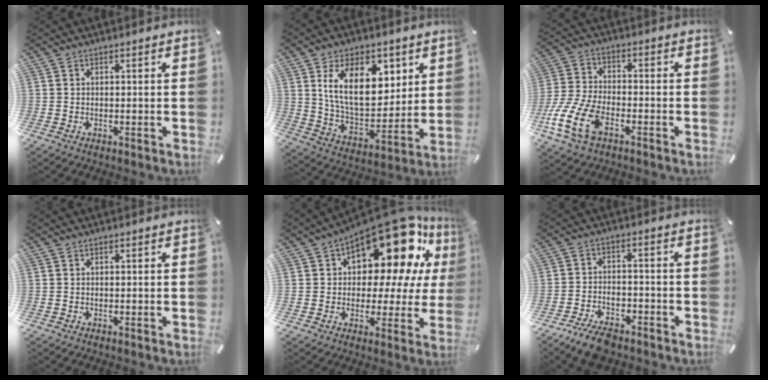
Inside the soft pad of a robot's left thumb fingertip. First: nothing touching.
{"total": 17.5, "force": [7.1, 10.6, 12.0], "torque": [-0.217, -0.021, 0.124]}
{"total": 13.1, "force": [-6.6, 7.5, 8.5], "torque": [-0.184, 0.025, -0.120]}
{"total": 0.0}
{"total": 20.1, "force": [11.7, 9.6, 13.2], "torque": [-0.194, -0.095, 0.196]}
{"total": 7.0, "force": [-5.4, 3.1, 3.0], "torque": [-0.052, 0.031, -0.101]}